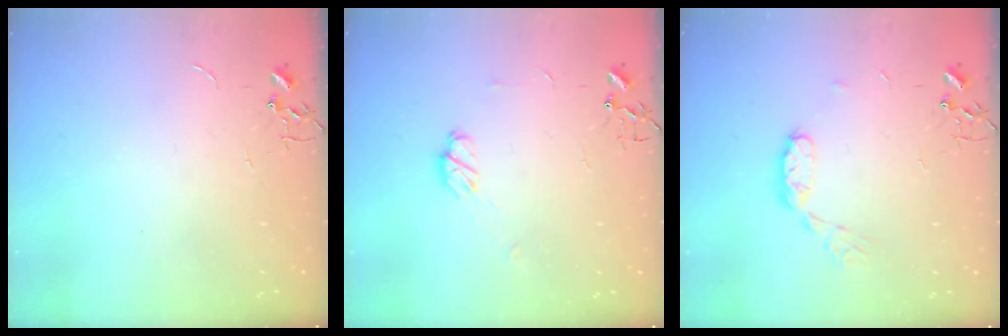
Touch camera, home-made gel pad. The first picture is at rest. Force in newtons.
{"total": 6.1, "press": 6.0, "slide": 0.4}
{"total": 7.3, "press": 7.3, "slide": 0.4}